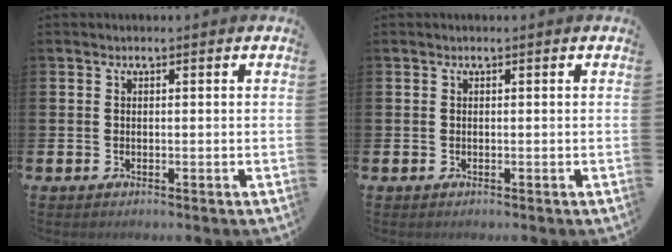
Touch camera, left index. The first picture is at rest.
{"total": 0.0}